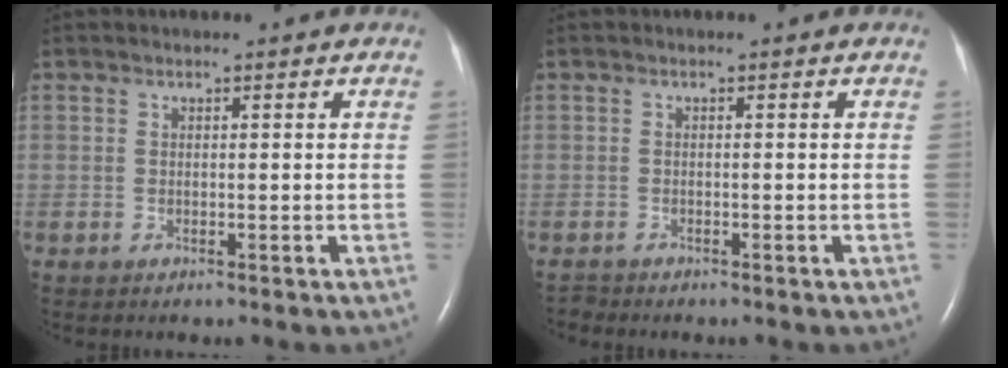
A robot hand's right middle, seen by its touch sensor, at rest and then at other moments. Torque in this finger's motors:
{"motor_torque": [0.08, -0.06, -0.08, -0.01]}